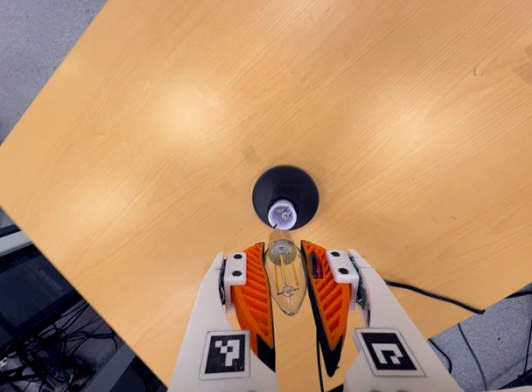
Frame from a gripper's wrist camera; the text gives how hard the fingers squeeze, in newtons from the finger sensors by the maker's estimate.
{"total": 20.5, "left": 22.0, "right": 19.0}